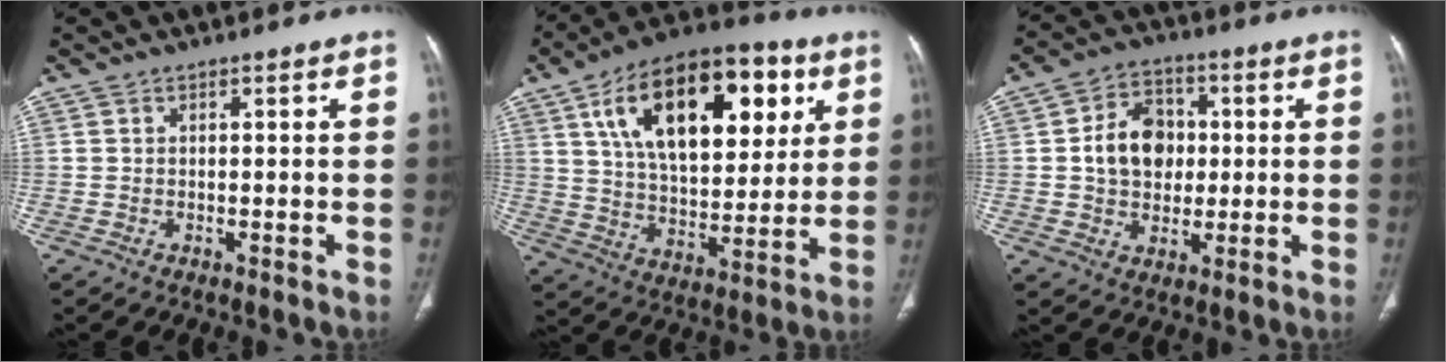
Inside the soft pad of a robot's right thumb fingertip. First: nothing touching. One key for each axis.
{"total": 26.3, "fx": 10.0, "fy": 13.8, "fz": 20.1, "tx": -0.294, "ty": -0.010, "tz": 0.163}
{"total": 11.0, "fx": 0.8, "fy": 8.7, "fz": 6.8, "tx": -0.078, "ty": 0.011, "tz": 0.012}